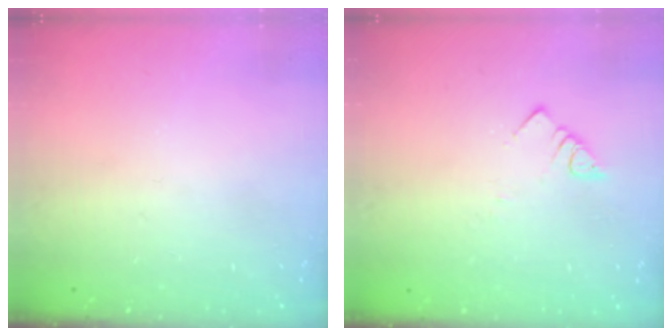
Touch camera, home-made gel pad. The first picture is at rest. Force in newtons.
{"total": 2.8, "press": 2.8, "slide": 0.2}